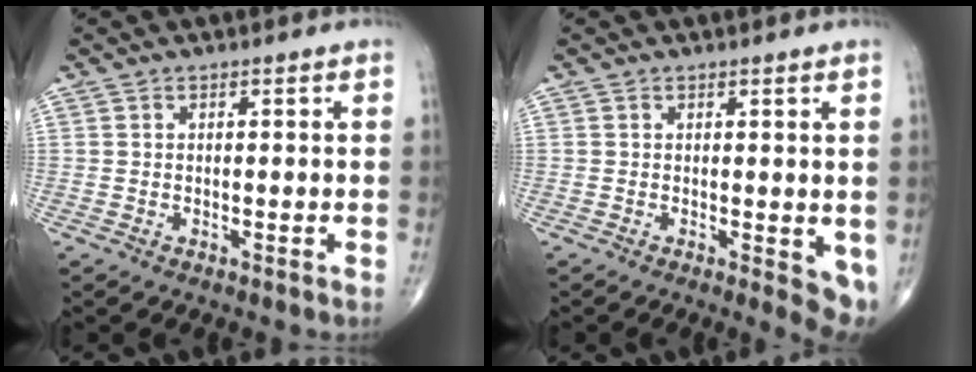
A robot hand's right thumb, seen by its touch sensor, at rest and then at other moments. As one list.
[{"total": 4.6, "force": [-0.1, 1.6, 4.3], "torque": [-0.046, -0.012, -0.002]}]